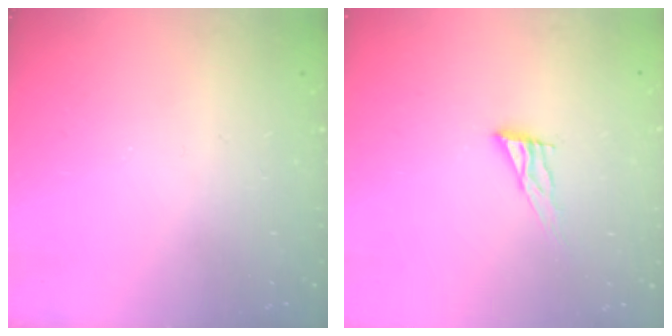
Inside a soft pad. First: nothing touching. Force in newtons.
{"total": 7.5, "press": 7.5, "slide": 0.3}